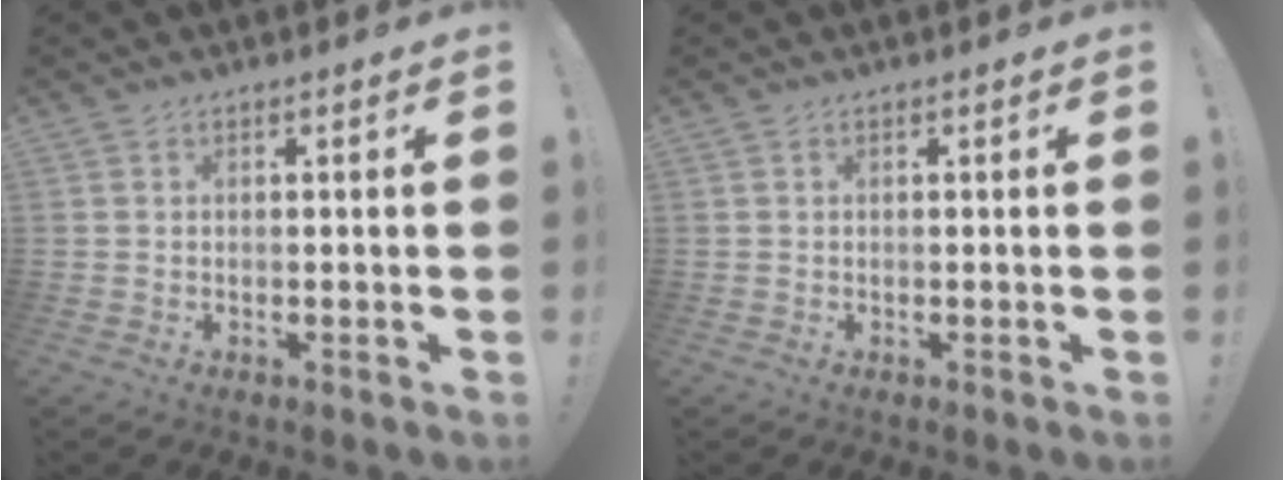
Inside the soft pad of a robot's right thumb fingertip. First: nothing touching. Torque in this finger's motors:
{"motor_torque": [0.05, -0.11, -0.03, 0.00, 0.04]}